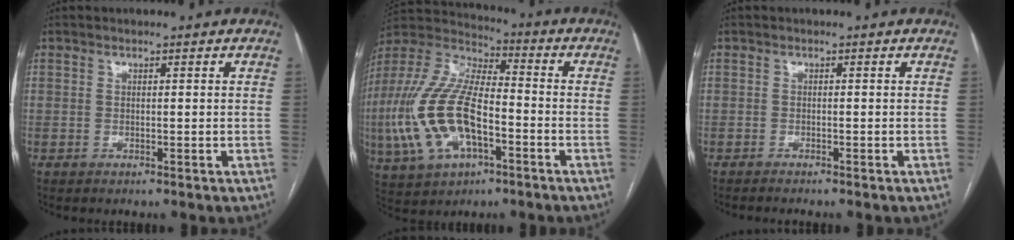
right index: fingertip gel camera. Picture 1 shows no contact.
{"total": 18.3, "force": [-4.9, 7.9, 15.7], "torque": [-0.353, 0.005, -0.087]}
{"total": 1.9, "force": [-1.8, -0.1, 0.7], "torque": [-0.009, -0.001, -0.024]}